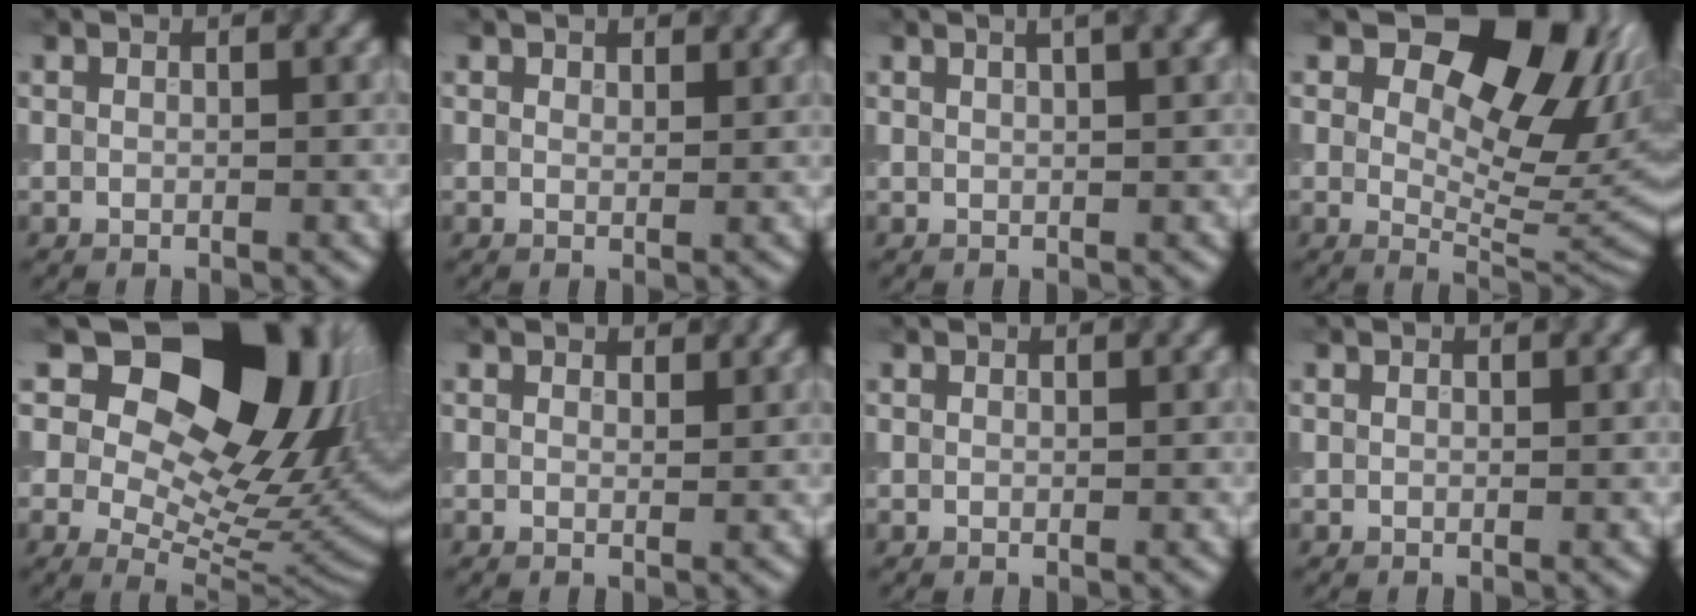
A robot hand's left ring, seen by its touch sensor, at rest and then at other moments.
{"total": 1.1, "force": [0.9, 0.5, 0.2], "torque": [-0.004, -0.003, 0.012]}
{"total": 3.7, "force": [2.0, 1.4, 2.8], "torque": [-0.013, 0.013, 0.005]}
{"total": 11.7, "force": [4.6, 6.4, 8.6], "torque": [-0.112, -0.001, 0.073]}
{"total": 17.2, "force": [7.3, 11.0, 11.1], "torque": [-0.141, 0.025, 0.123]}
{"total": 1.1, "force": [0.9, 0.5, 0.2], "torque": [-0.004, -0.003, 0.010]}
{"total": 0.0}
{"total": 0.0}